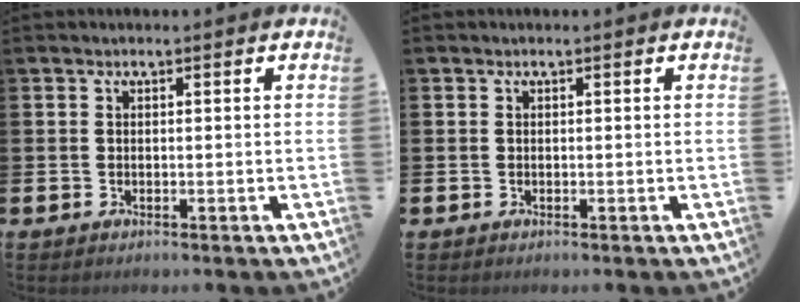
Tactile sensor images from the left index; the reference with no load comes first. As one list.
[{"total": 0.0}]